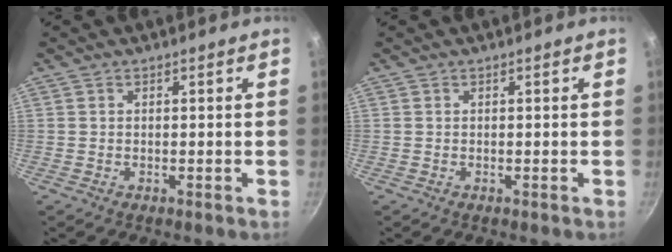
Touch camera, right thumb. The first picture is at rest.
{"total": 0.0}